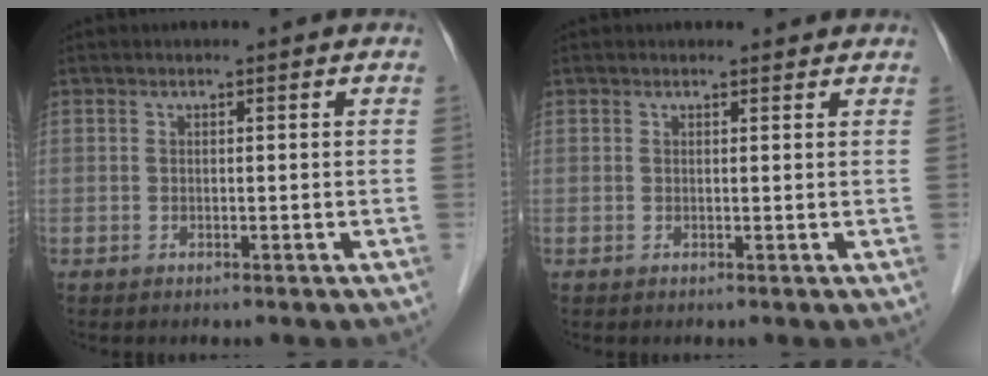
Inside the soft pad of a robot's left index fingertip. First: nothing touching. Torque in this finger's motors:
{"motor_torque": [0.76, -0.70, 0.14, 0.00]}